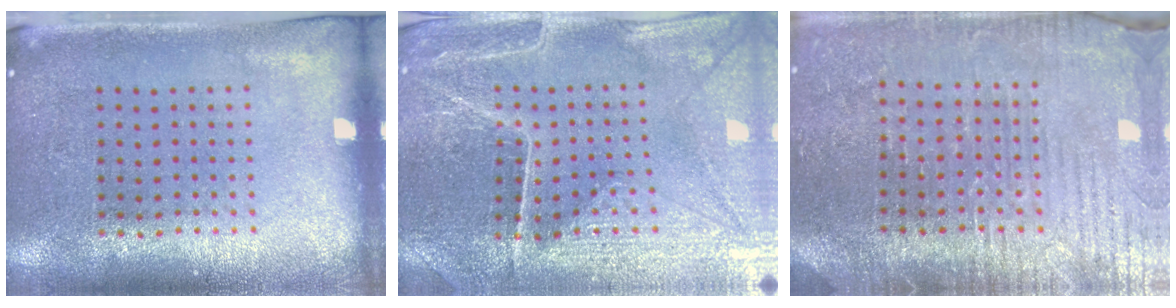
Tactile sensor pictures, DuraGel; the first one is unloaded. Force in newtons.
{"total": 3.4, "press": 3.4, "slide": 0.3}
{"total": 3.9, "press": 3.7, "slide": 1.2}